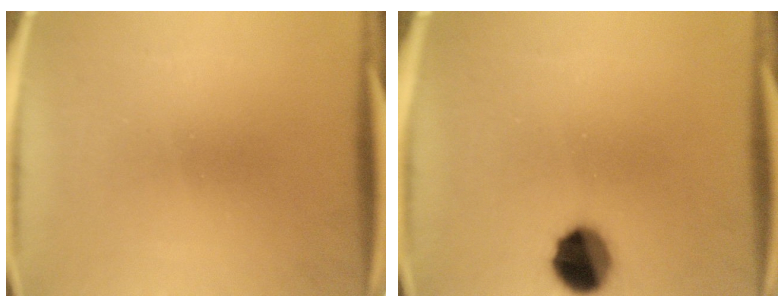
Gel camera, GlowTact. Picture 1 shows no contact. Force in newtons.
{"total": 9.6}